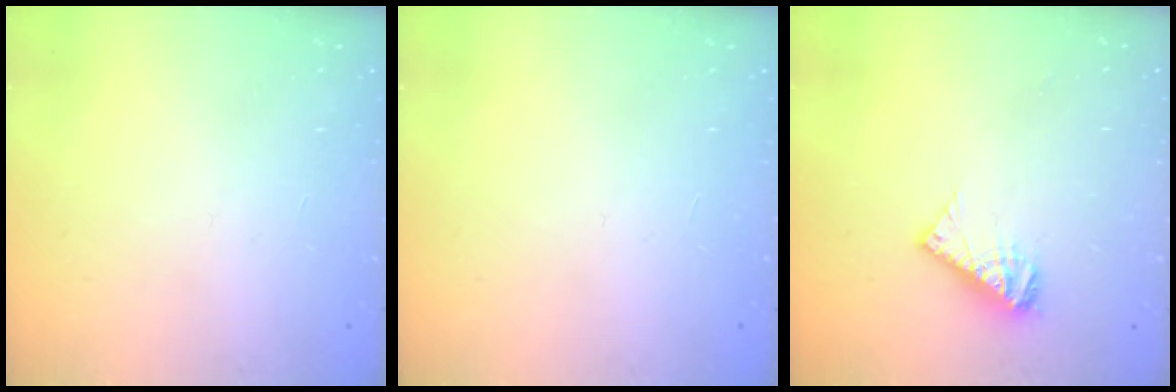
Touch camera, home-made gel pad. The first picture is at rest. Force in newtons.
{"total": 0.0}
{"total": 7.8, "press": 7.7, "slide": 0.6}